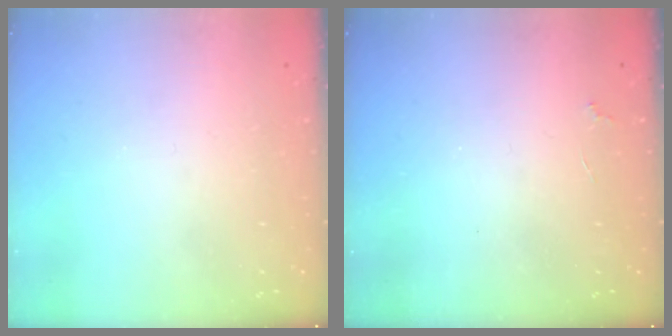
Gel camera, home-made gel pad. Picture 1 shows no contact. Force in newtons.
{"total": 2.1, "press": 2.0, "slide": 0.4}